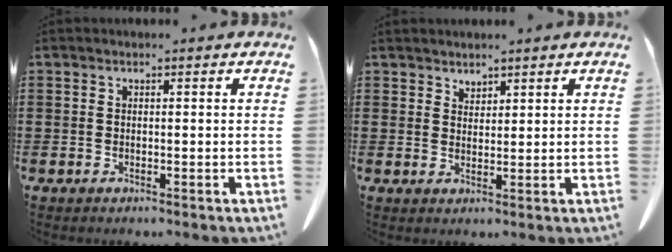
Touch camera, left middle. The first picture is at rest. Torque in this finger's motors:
{"motor_torque": [1.17, 0.97, -0.04, 0.00]}